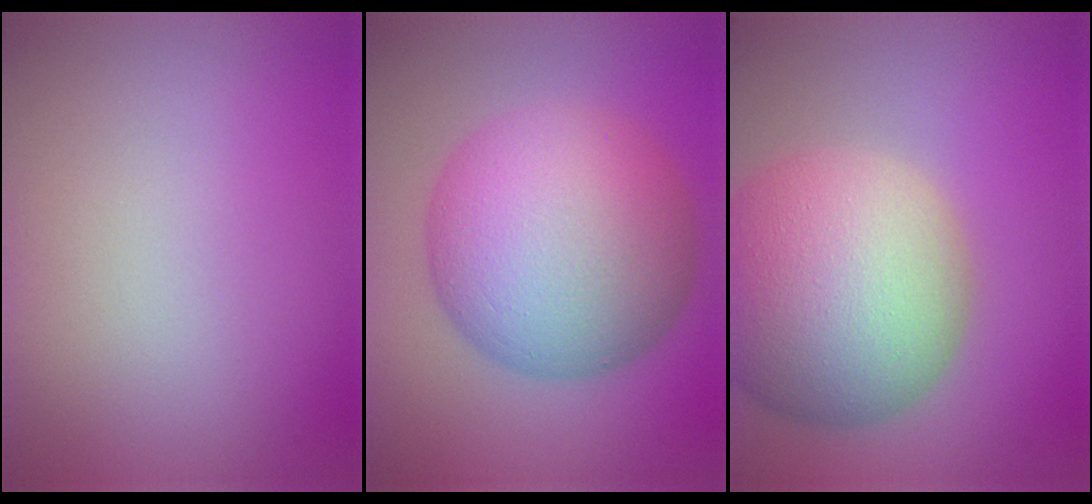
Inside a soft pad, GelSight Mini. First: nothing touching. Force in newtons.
{"total": 12.8, "press": 12.8, "slide": 0.3}
{"total": 13.1, "press": 13.1, "slide": 0.8}